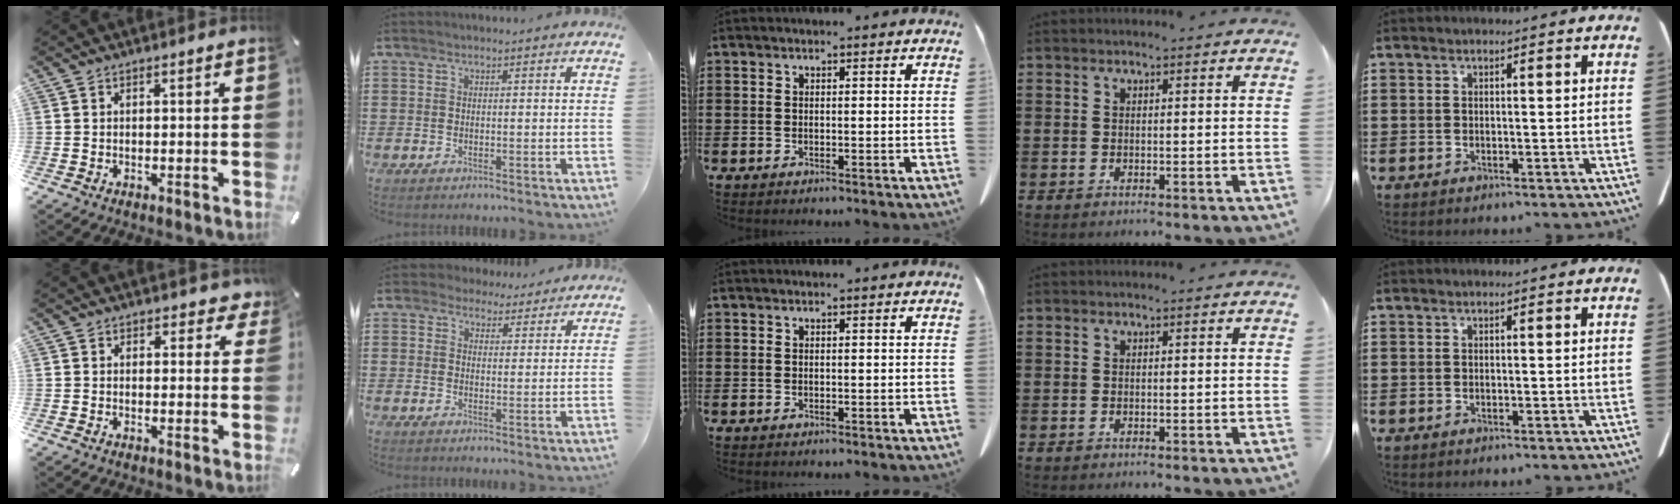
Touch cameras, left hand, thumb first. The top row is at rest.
{"thumb": {"total": 2.7, "force": [1.6, 1.8, 1.1], "torque": [-0.003, -0.003, 0.024]}, "index": {"total": 3.4, "force": [2.9, 1.8, 0.3], "torque": [-0.019, 0.003, 0.055]}}